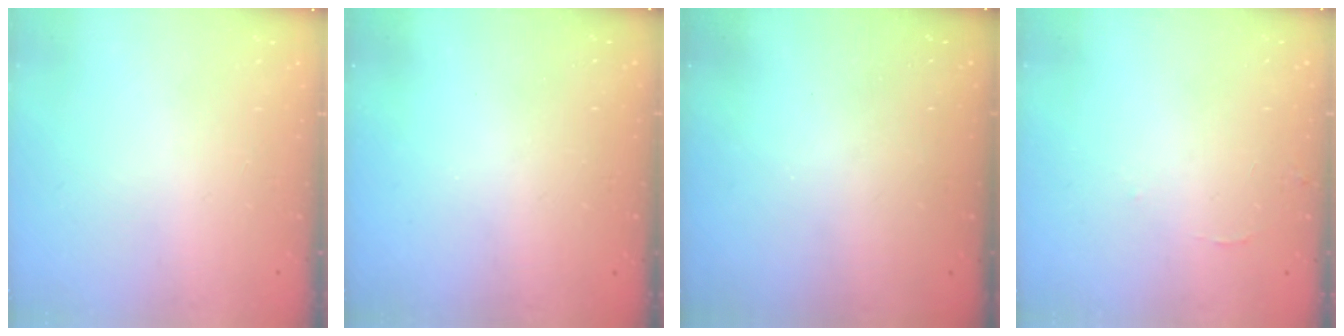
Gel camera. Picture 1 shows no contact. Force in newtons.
{"total": 3.2, "press": 3.2, "slide": 0.1}
{"total": 2.9, "press": 2.9, "slide": 0.3}
{"total": 6.1, "press": 6.1, "slide": 0.4}